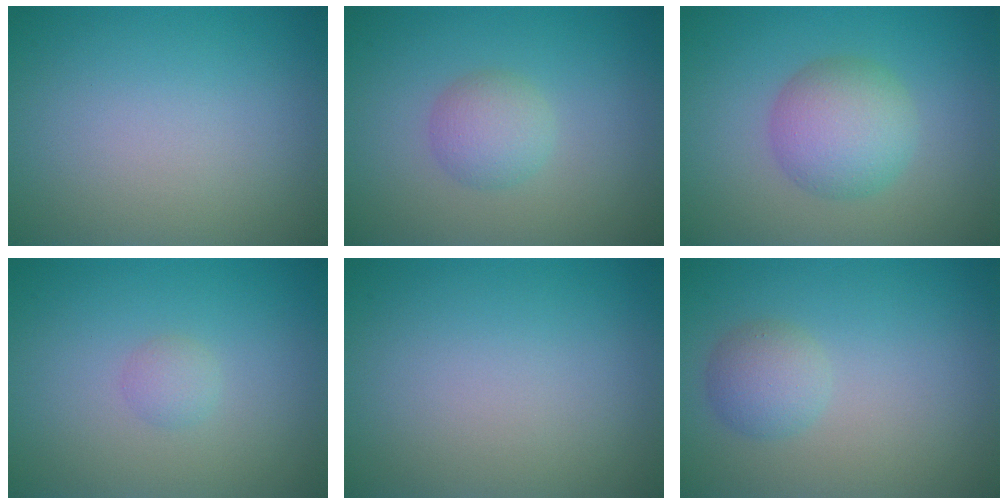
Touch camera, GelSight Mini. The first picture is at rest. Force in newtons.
{"total": 2.4, "press": 2.4, "slide": 0.1}
{"total": 4.6, "press": 4.5, "slide": 0.3}
{"total": 1.0, "press": 1.0, "slide": 0.1}
{"total": 0.0}
{"total": 2.2, "press": 2.2, "slide": 0.2}